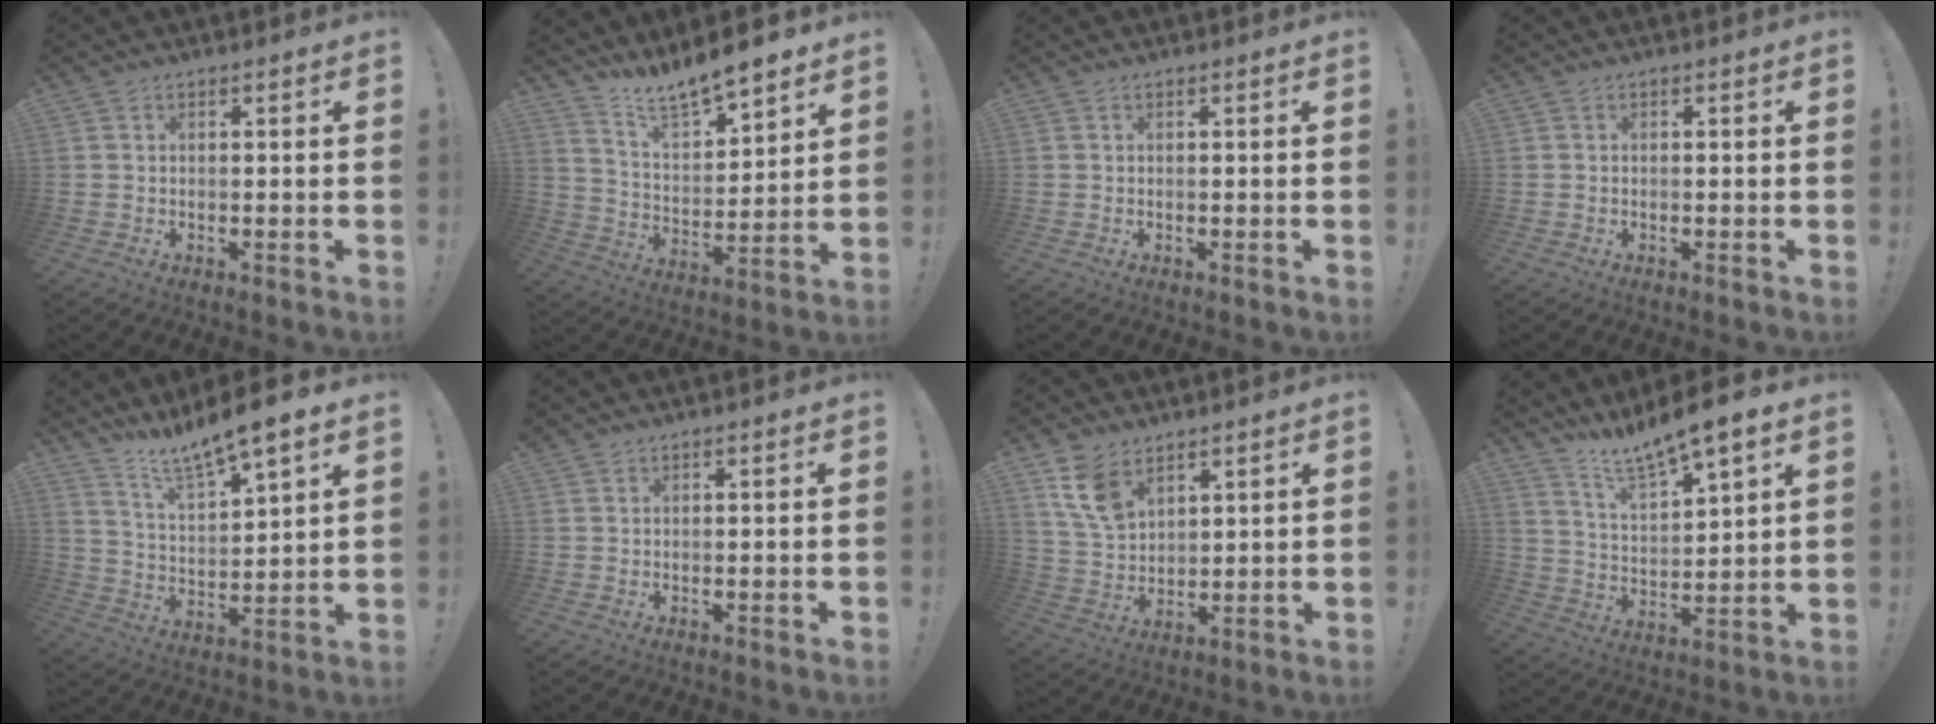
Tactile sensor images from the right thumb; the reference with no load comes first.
{"total": 10.7, "force": [10.2, 1.6, 2.6], "torque": [-0.061, -0.091, 0.187]}
{"total": 0.0}
{"total": 0.0}
{"total": 10.2, "force": [9.2, 0.7, 4.3], "torque": [-0.094, -0.073, 0.159]}
{"total": 0.5, "force": [0.5, 0.2, 0.1], "torque": [0.001, -0.002, 0.009]}
{"total": 10.4, "force": [6.4, 6.3, 5.2], "torque": [-0.094, -0.025, 0.127]}
{"total": 10.3, "force": [9.3, 1.0, 4.4], "torque": [-0.096, -0.071, 0.162]}